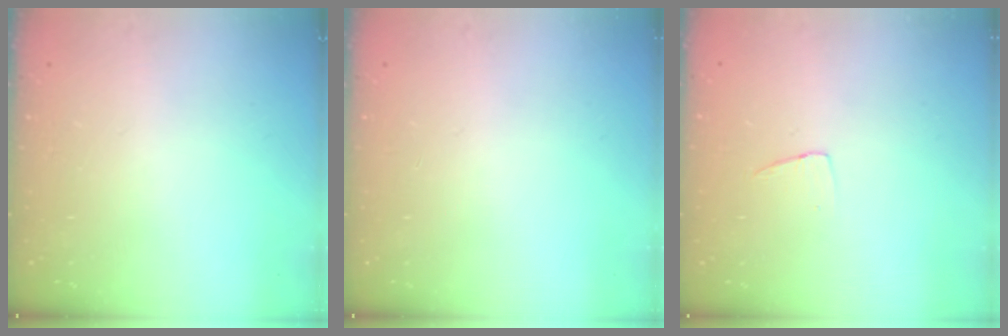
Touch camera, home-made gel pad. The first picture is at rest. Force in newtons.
{"total": 0.0}
{"total": 2.9, "press": 2.9, "slide": 0.1}